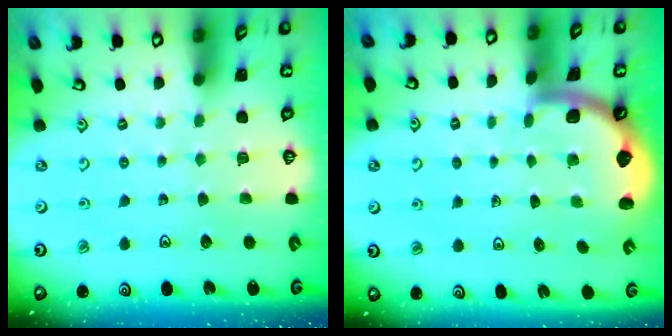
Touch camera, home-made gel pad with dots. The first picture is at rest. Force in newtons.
{"total": 1.6, "press": 1.6, "slide": 0.1}